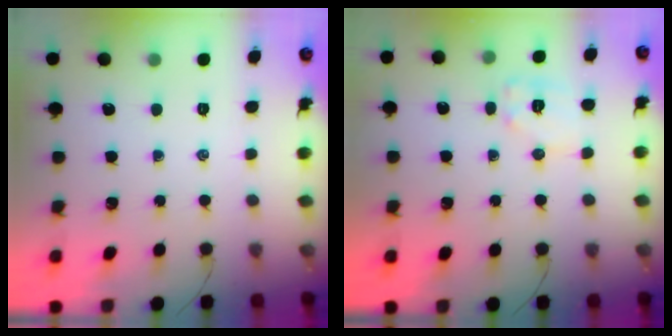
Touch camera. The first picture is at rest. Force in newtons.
{"total": 7.7, "press": 7.7, "slide": 0.4}